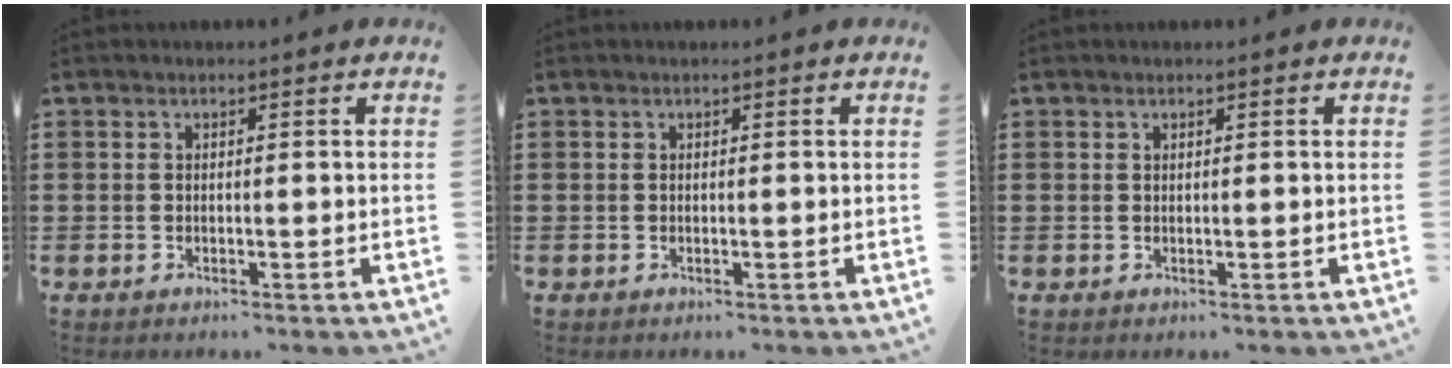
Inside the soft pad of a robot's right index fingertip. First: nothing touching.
{"total": 0.0}
{"total": 0.0}